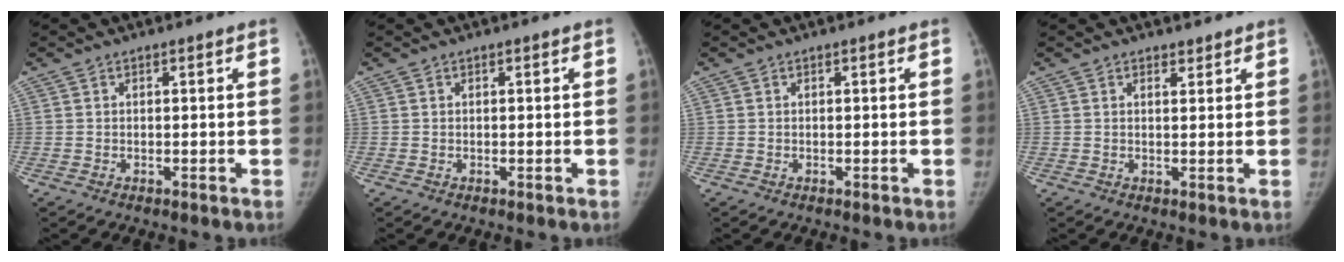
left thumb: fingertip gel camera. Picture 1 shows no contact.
{"total": 0.0}
{"total": 0.0}
{"total": 1.4, "force": [1.2, 0.7, 0.3], "torque": [0.004, -0.009, 0.017]}